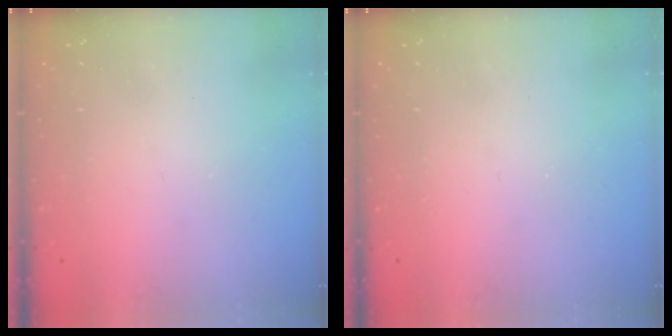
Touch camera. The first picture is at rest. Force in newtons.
{"total": 0.0}